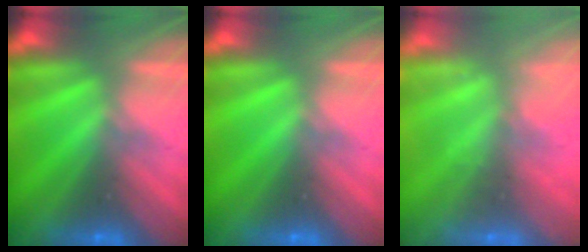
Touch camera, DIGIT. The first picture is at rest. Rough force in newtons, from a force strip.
{"total": 0.0}
{"total": 2.3}